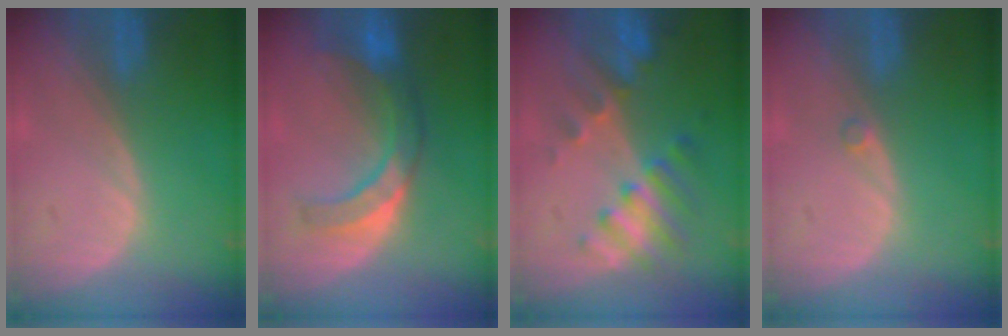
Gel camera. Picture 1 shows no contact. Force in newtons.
{"total": 7.5, "press": 7.3, "slide": 1.8}
{"total": 7.9, "press": 7.0, "slide": 3.7}
{"total": 0.6, "press": 0.6, "slide": 0.1}